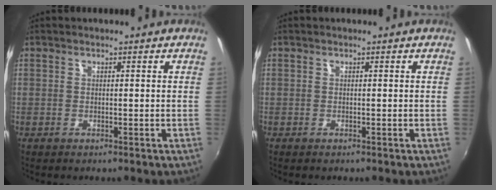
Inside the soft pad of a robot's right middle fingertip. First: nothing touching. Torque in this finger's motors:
{"motor_torque": [0.05, -0.12, 0.00, 0.02]}